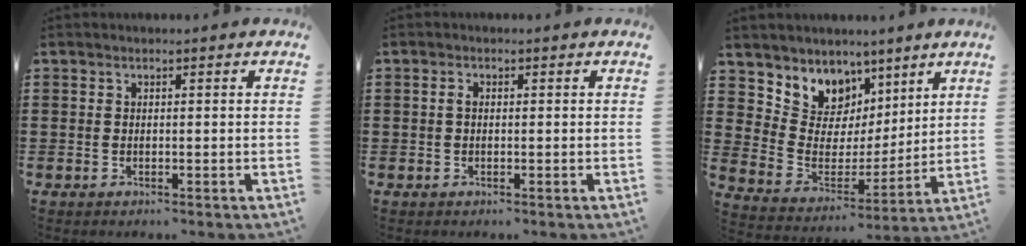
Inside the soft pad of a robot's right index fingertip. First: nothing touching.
{"total": 1.1, "force": [0.0, 0.6, 0.9], "torque": [-0.018, 0.004, -0.002]}
{"total": 7.7, "force": [5.5, 5.4, 0.0], "torque": [-0.043, -0.067, 0.100]}